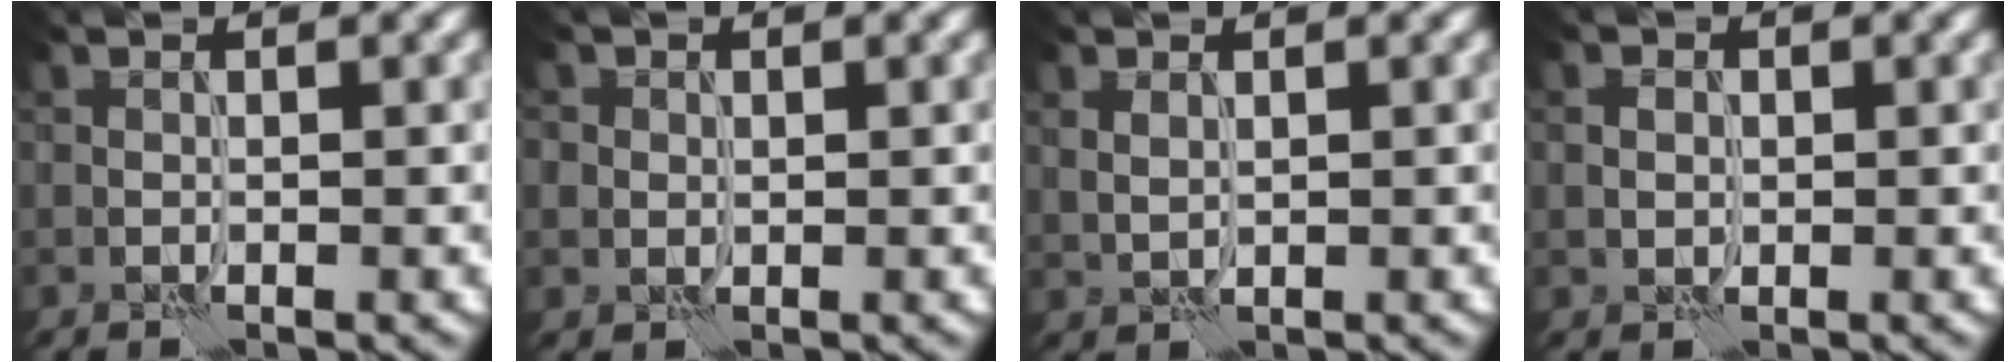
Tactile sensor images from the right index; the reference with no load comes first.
{"total": 1.5, "force": [0.5, 1.3, 0.3], "torque": [-0.012, -0.001, 0.005]}
{"total": 0.9, "force": [0.4, 0.5, 0.6], "torque": [-0.021, -0.001, 0.014]}
{"total": 1.1, "force": [0.1, 1.0, 0.4], "torque": [-0.011, 0.000, 0.001]}